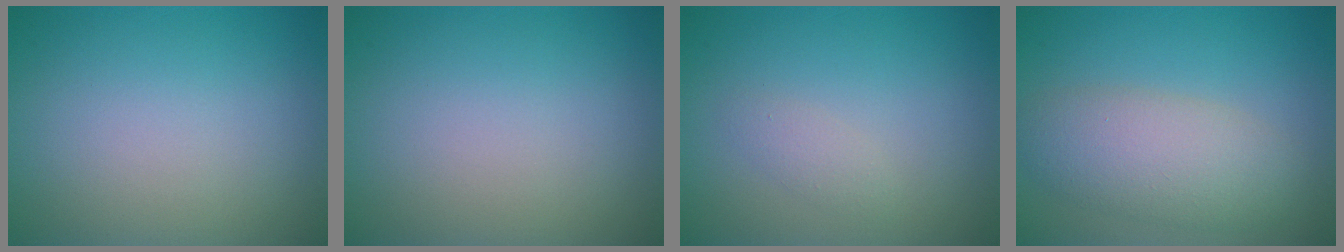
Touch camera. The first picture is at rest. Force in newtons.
{"total": 0.0}
{"total": 1.1, "press": 1.1, "slide": 0.1}
{"total": 5.1, "press": 5.1, "slide": 0.3}